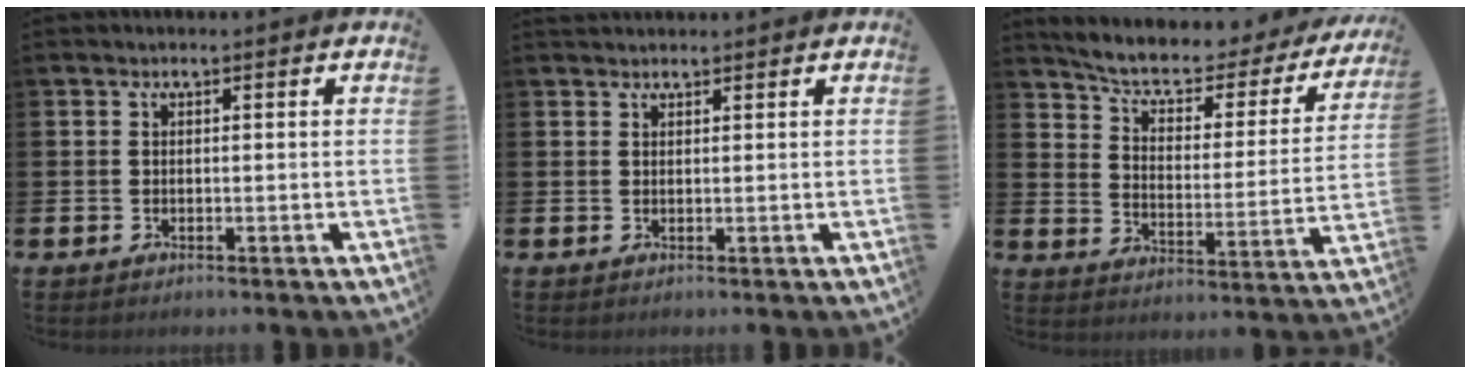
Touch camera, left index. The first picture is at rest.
{"total": 1.2, "force": [1.1, 0.3, 0.0], "torque": [0.012, -0.002, 0.018]}
{"total": 6.0, "force": [5.0, 2.1, 2.6], "torque": [-0.077, -0.038, 0.078]}